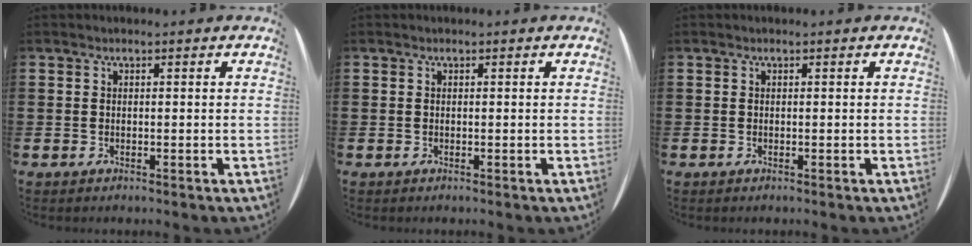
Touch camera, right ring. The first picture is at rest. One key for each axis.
{"total": 0.0}
{"total": 0.0}